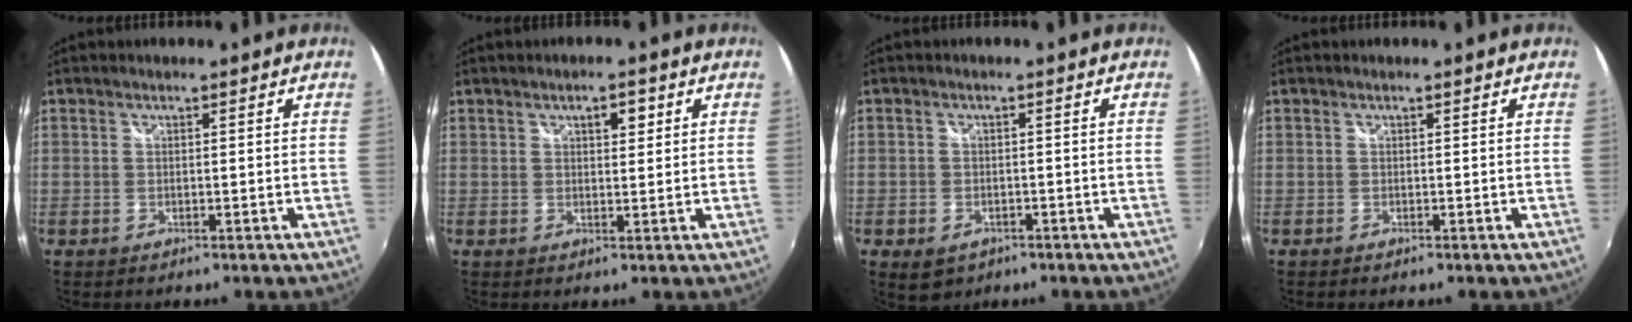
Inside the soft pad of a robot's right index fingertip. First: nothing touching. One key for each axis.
{"total": 2.7, "fx": 1.2, "fy": 1.4, "fz": 1.9, "tx": -0.026, "ty": 0.007, "tz": 0.018}
{"total": 4.4, "fx": -2.2, "fy": 3.3, "fz": 1.9, "tx": -0.044, "ty": -0.007, "tz": -0.029}
{"total": 0.0}